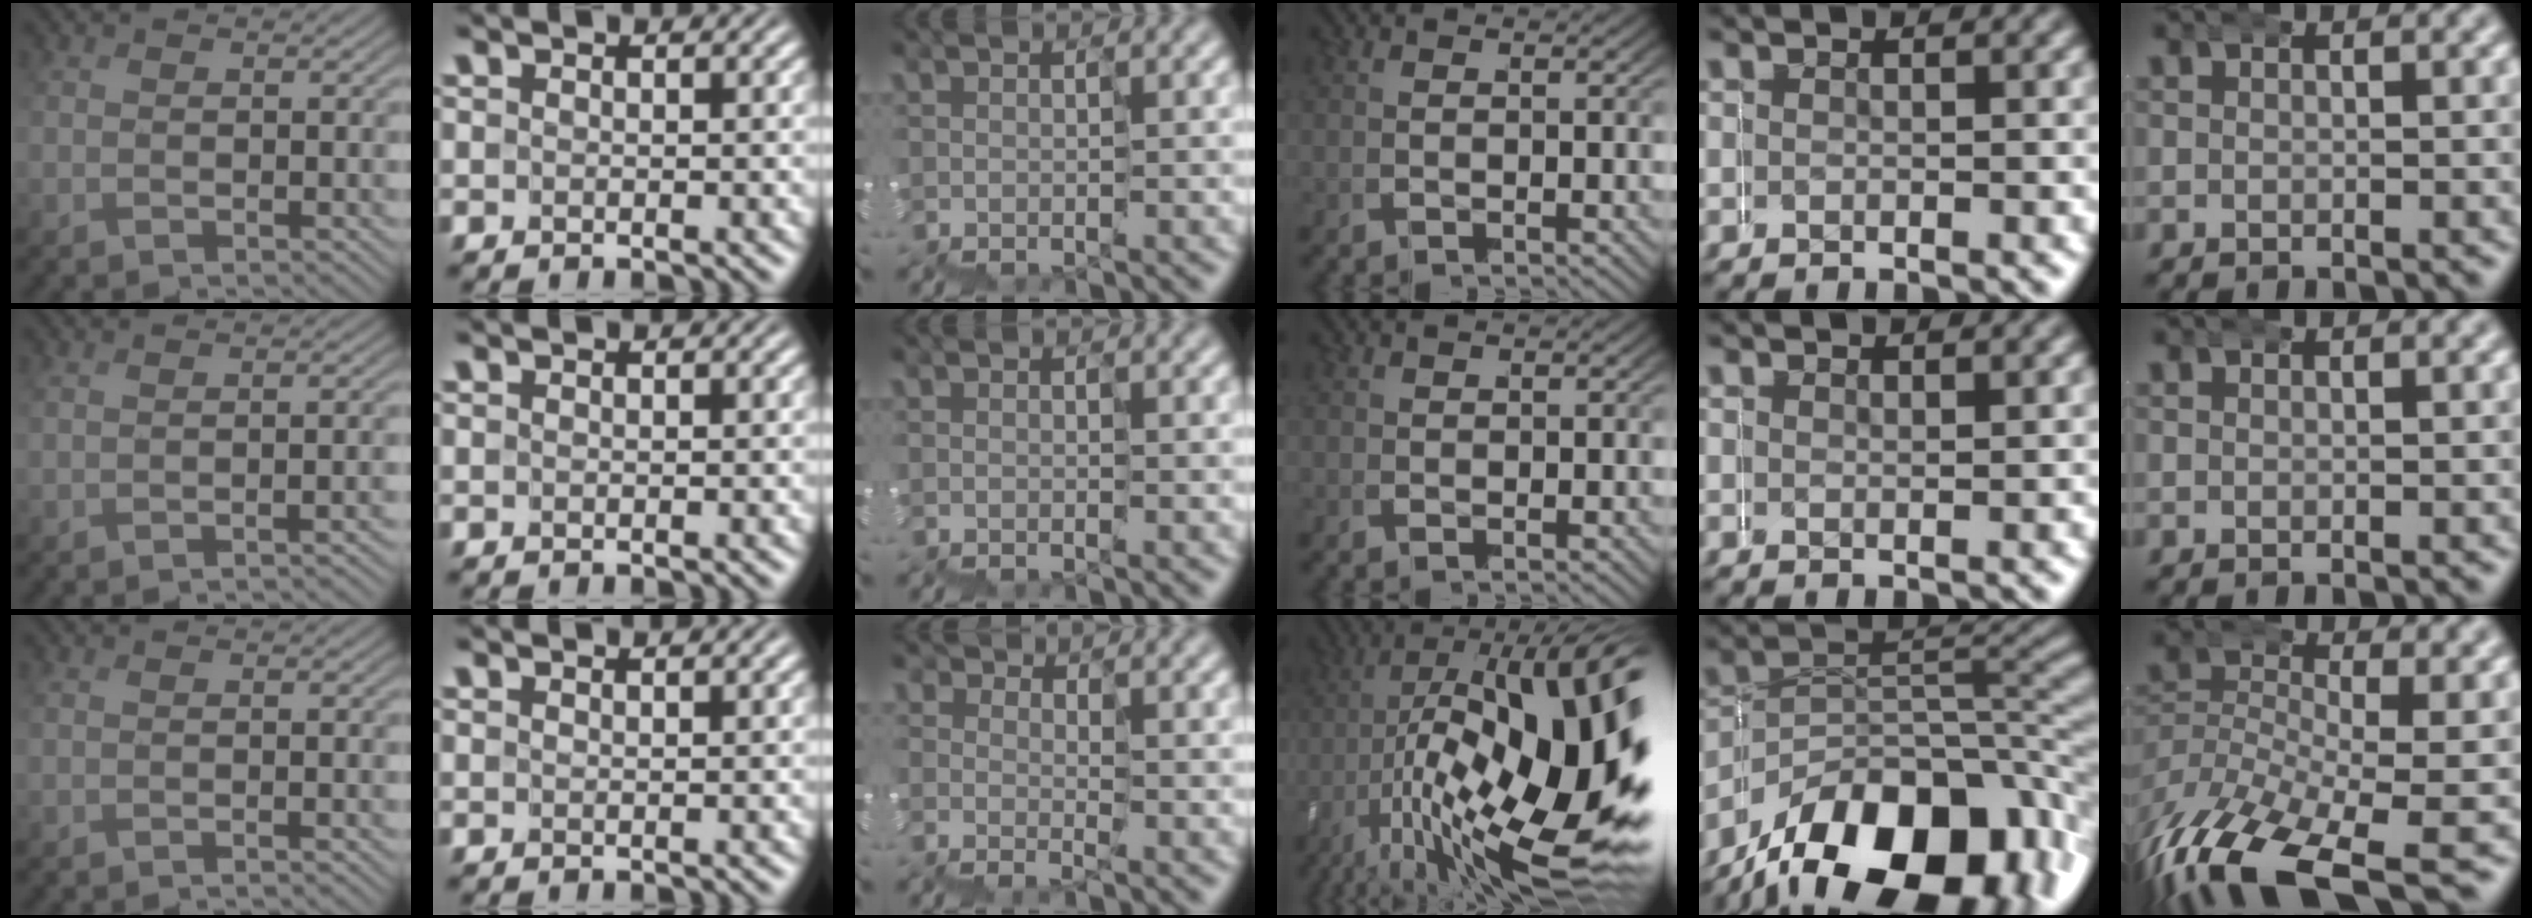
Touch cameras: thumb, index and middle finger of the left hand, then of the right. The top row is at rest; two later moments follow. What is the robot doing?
{"motion": "wrap", "object": "duck tape"}